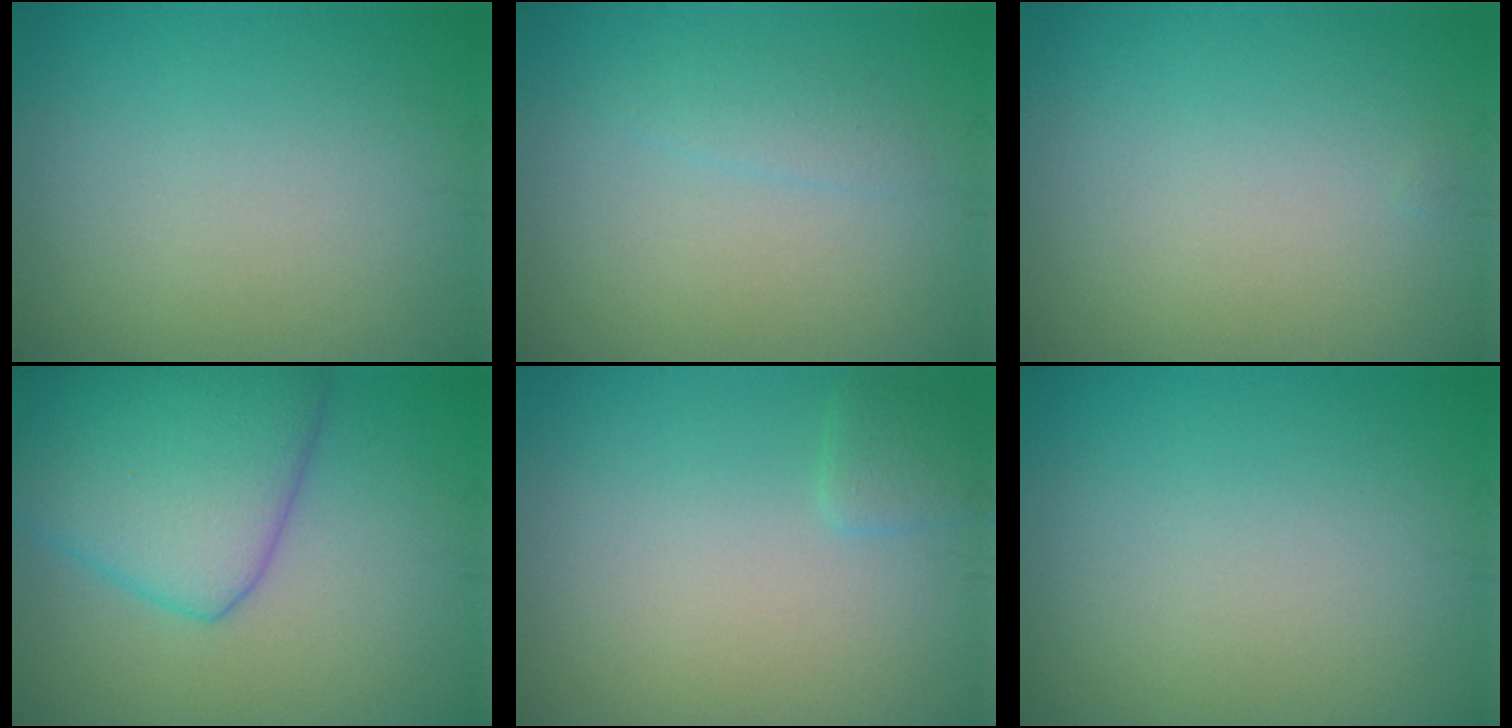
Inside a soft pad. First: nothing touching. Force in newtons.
{"total": 1.2, "press": 1.2, "slide": 0.1}
{"total": 0.0}
{"total": 8.1, "press": 8.0, "slide": 0.5}
{"total": 1.2, "press": 1.2, "slide": 0.2}
{"total": 0.0}